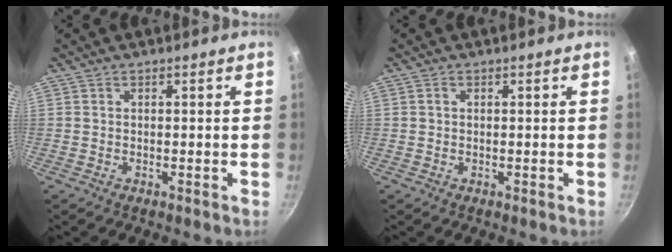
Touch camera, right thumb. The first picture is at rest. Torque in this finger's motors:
{"motor_torque": [-0.49, 0.23, -0.26, 0.10, 0.04]}